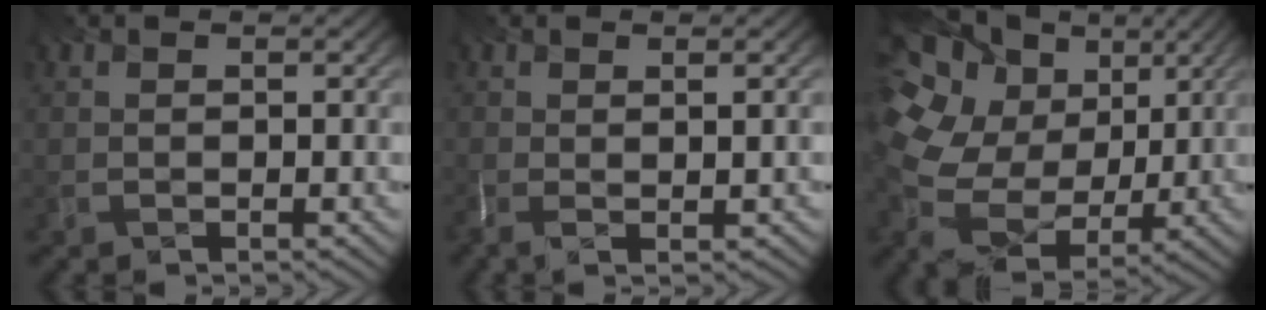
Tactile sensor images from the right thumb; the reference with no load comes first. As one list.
[{"total": 2.0, "force": [0.4, 0.0, 1.9], "torque": [-0.045, 0.007, 0.013]}, {"total": 16.7, "force": [2.1, 12.8, 10.5], "torque": [-0.295, 0.013, 0.069]}]